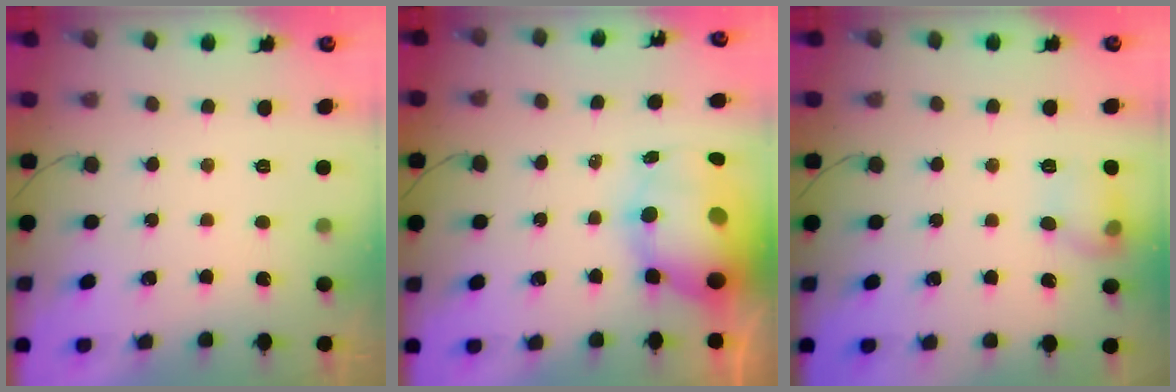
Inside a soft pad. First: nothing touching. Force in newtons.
{"total": 12.3, "press": 11.9, "slide": 2.9}
{"total": 8.5, "press": 8.5, "slide": 0.6}